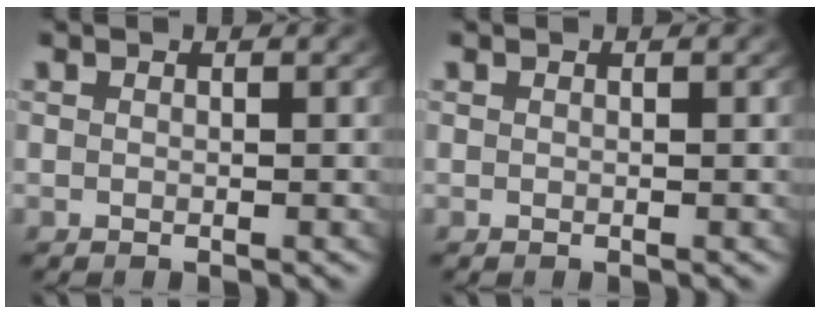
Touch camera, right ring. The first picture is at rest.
{"total": 0.0}